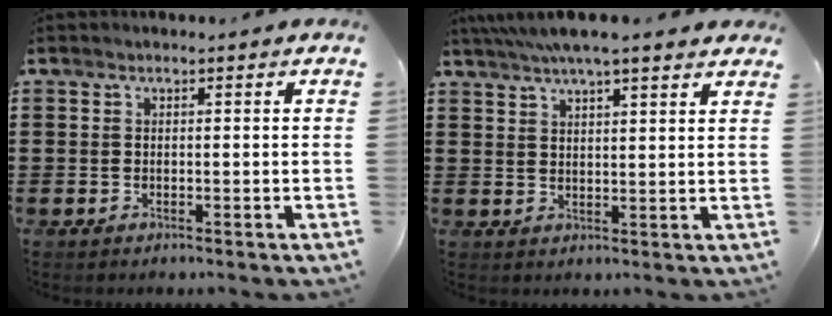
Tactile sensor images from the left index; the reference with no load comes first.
{"total": 5.1, "force": [4.2, 0.5, 2.8], "torque": [-0.065, -0.003, 0.076]}